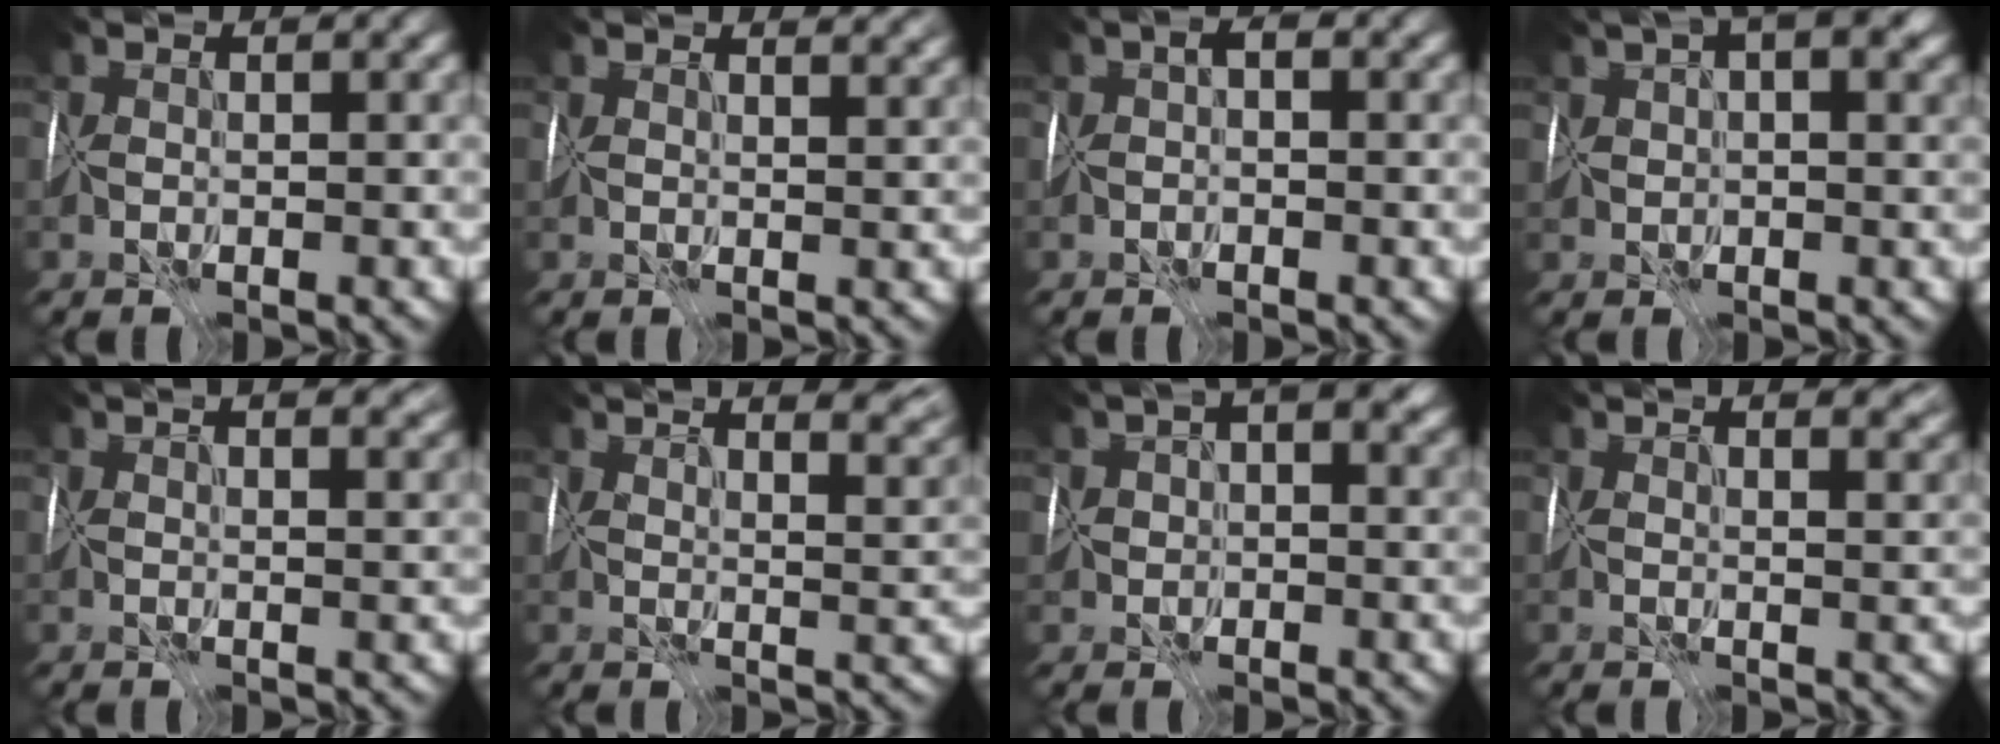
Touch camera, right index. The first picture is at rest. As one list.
[{"total": 5.1, "force": [3.3, 2.2, 3.1], "torque": [-0.044, 0.017, 0.055]}, {"total": 0.5, "force": [-0.1, 0.0, 0.5], "torque": [-0.009, 0.007, -0.004]}, {"total": 8.9, "force": [3.6, 4.8, 6.7], "torque": [-0.111, 0.022, 0.064]}, {"total": 9.0, "force": [6.1, 3.4, 5.7], "torque": [-0.095, 0.053, 0.084]}, {"total": 11.9, "force": [9.2, 3.6, 6.7], "torque": [-0.091, 0.054, 0.116]}, {"total": 8.1, "force": [2.7, 5.7, 5.1], "torque": [-0.073, 0.013, 0.033]}, {"total": 9.6, "force": [6.8, 3.6, 5.8], "torque": [-0.091, 0.055, 0.091]}]